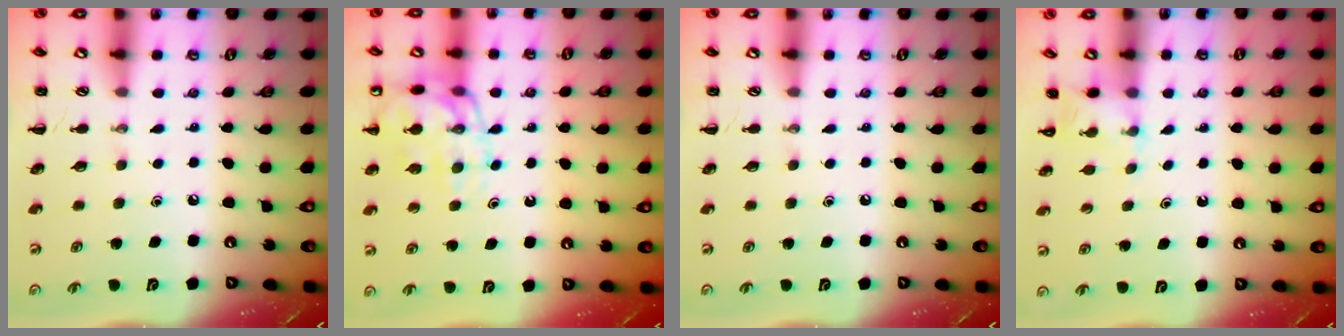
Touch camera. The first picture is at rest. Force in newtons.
{"total": 13.4, "press": 13.3, "slide": 2.1}
{"total": 0.0}
{"total": 3.8, "press": 3.6, "slide": 1.1}